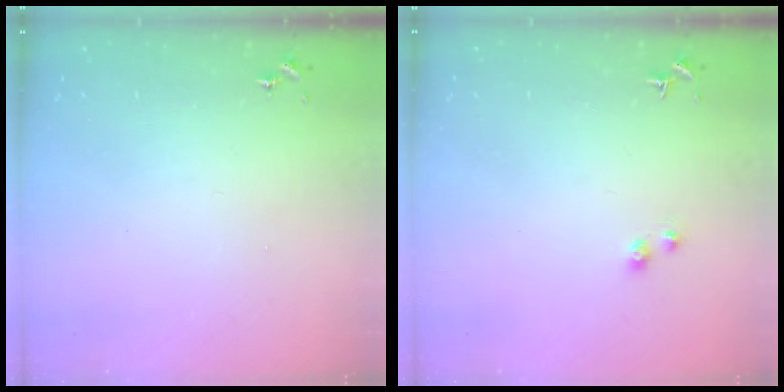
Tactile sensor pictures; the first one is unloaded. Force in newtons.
{"total": 2.9, "press": 2.9, "slide": 0.2}